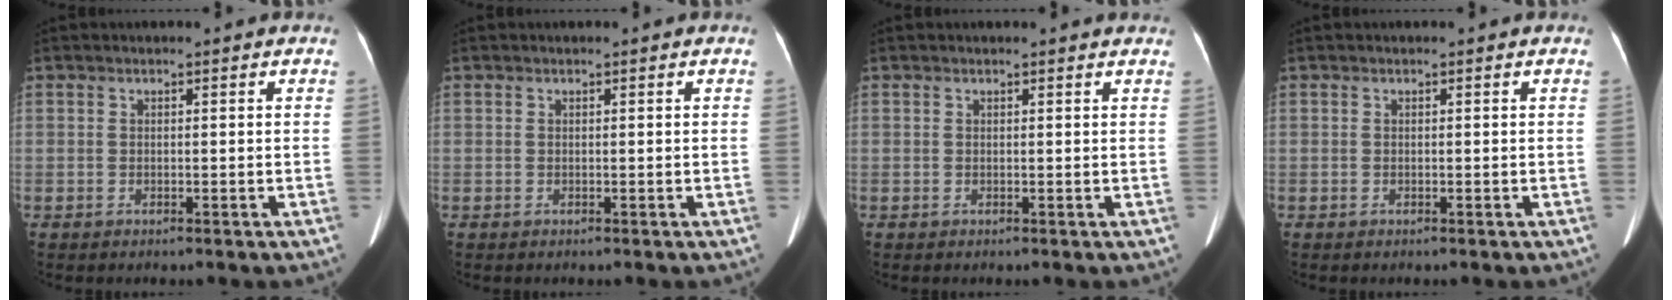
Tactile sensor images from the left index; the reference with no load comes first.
{"total": 0.0}
{"total": 2.2, "force": [2.1, 0.4, 0.4], "torque": [-0.015, 0.006, 0.011]}
{"total": 0.0}